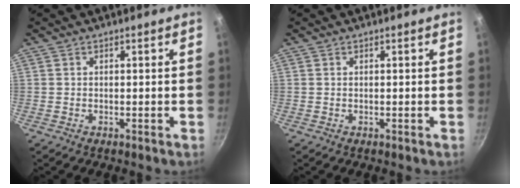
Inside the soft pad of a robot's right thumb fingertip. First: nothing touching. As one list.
[{"total": 0.0}]